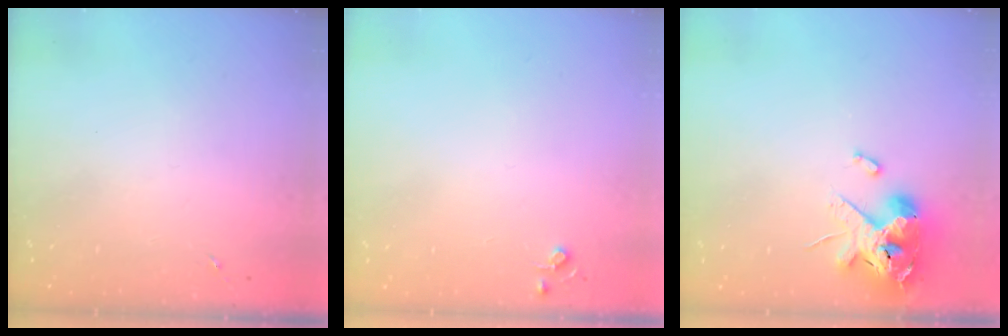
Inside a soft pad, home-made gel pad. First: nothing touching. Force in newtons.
{"total": 3.8, "press": 3.8, "slide": 0.5}
{"total": 14.4, "press": 14.3, "slide": 2.2}